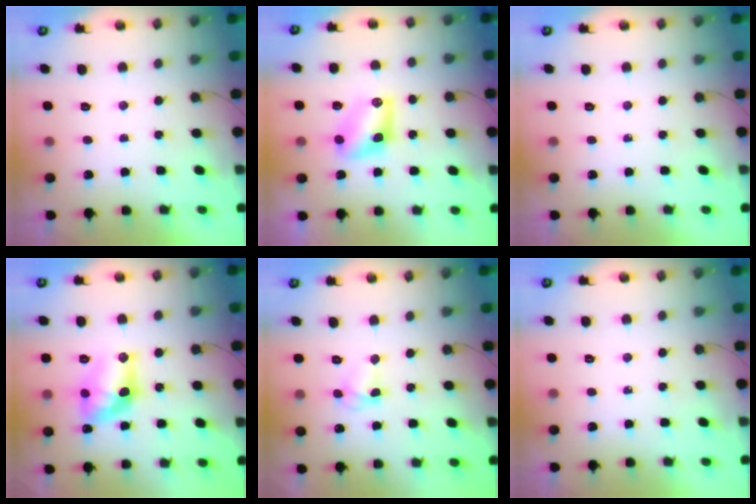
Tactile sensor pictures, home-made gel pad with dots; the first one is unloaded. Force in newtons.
{"total": 7.1, "press": 7.0, "slide": 1.0}
{"total": 0.0}
{"total": 12.3, "press": 12.3, "slide": 0.9}
{"total": 5.2, "press": 5.2, "slide": 0.5}
{"total": 0.0}